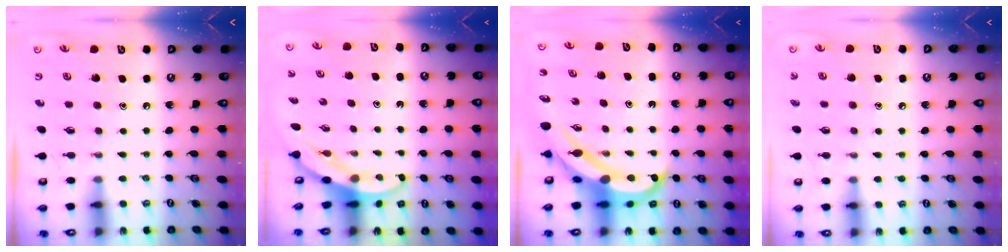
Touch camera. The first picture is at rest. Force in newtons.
{"total": 3.4, "press": 3.4, "slide": 0.1}
{"total": 8.5, "press": 8.5, "slide": 1.0}
{"total": 4.2, "press": 4.2, "slide": 0.5}